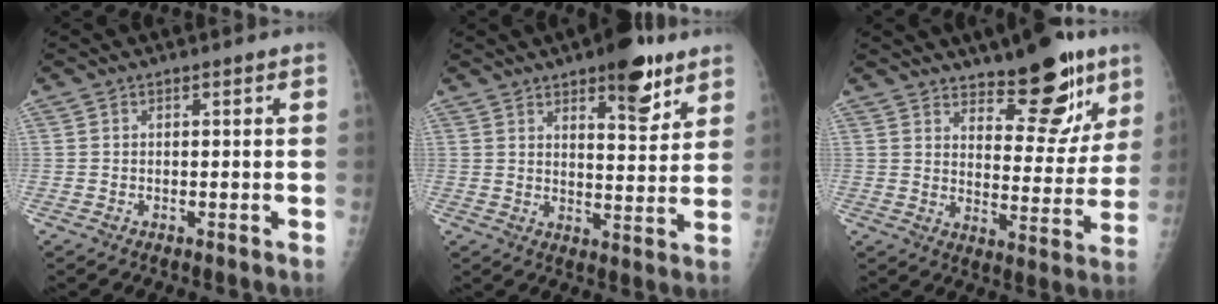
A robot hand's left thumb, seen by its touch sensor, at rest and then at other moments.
{"total": 10.6, "force": [6.7, 3.8, 7.2], "torque": [-0.074, -0.039, 0.095]}
{"total": 14.2, "force": [9.7, 5.5, 8.8], "torque": [-0.070, -0.066, 0.146]}